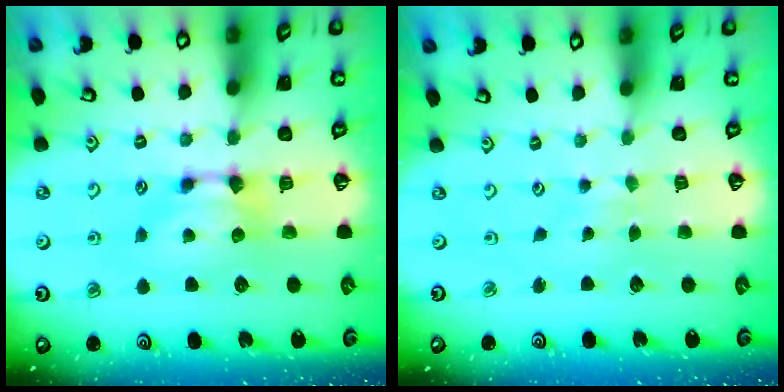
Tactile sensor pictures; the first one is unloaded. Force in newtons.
{"total": 4.5, "press": 4.5, "slide": 0.2}